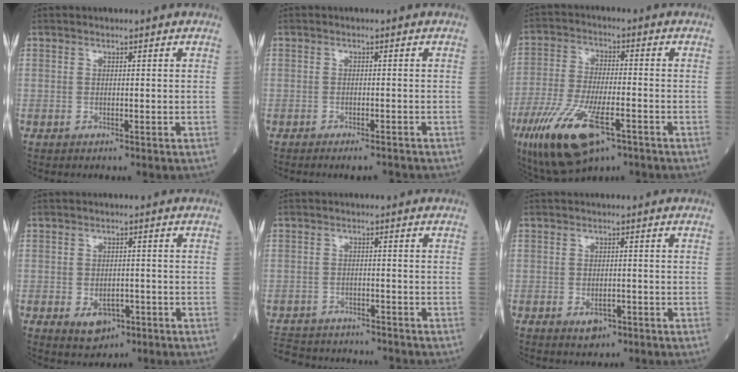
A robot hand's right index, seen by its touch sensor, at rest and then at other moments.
{"total": 2.7, "force": [-2.4, 0.3, 1.2], "torque": [-0.009, -0.003, -0.034]}
{"total": 15.5, "force": [-8.1, 4.9, 12.2], "torque": [-0.253, -0.026, -0.139]}
{"total": 4.3, "force": [-1.9, 2.8, 2.6], "torque": [-0.038, 0.000, -0.019]}
{"total": 12.3, "force": [-11.2, 3.8, 3.2], "torque": [-0.073, 0.005, -0.157]}
{"total": 2.6, "force": [-1.3, 1.6, 1.6], "torque": [-0.024, 0.001, -0.012]}